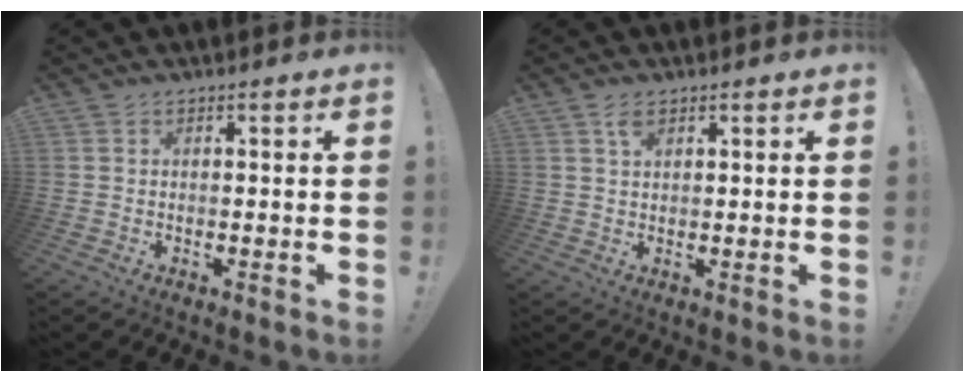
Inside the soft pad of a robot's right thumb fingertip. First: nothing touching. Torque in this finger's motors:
{"motor_torque": [0.01, 0.07, 0.33, 0.04, 0.02]}